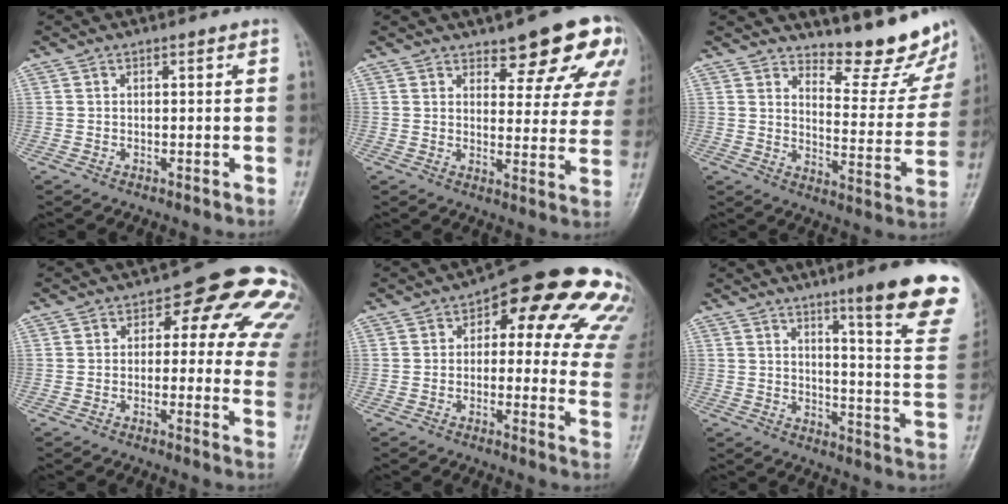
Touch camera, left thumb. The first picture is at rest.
{"total": 11.7, "force": [8.0, 4.5, 7.2], "torque": [-0.044, -0.045, 0.093]}
{"total": 13.1, "force": [11.9, 3.0, 4.6], "torque": [-0.032, -0.115, 0.158]}
{"total": 15.1, "force": [4.4, 8.2, 11.9], "torque": [-0.078, 0.011, 0.036]}
{"total": 19.6, "force": [8.3, 9.5, 15.0], "torque": [-0.135, 0.009, 0.086]}
{"total": 17.9, "force": [11.5, 1.9, 13.6], "torque": [-0.144, -0.066, 0.148]}